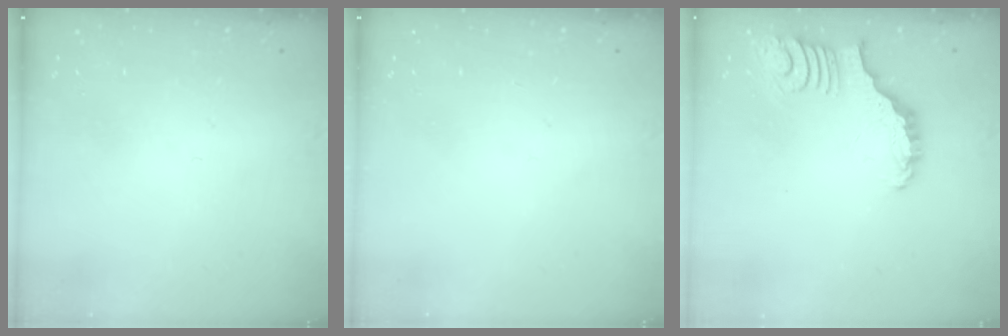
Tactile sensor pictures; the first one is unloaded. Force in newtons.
{"total": 0.0}
{"total": 3.6, "press": 3.5, "slide": 0.7}